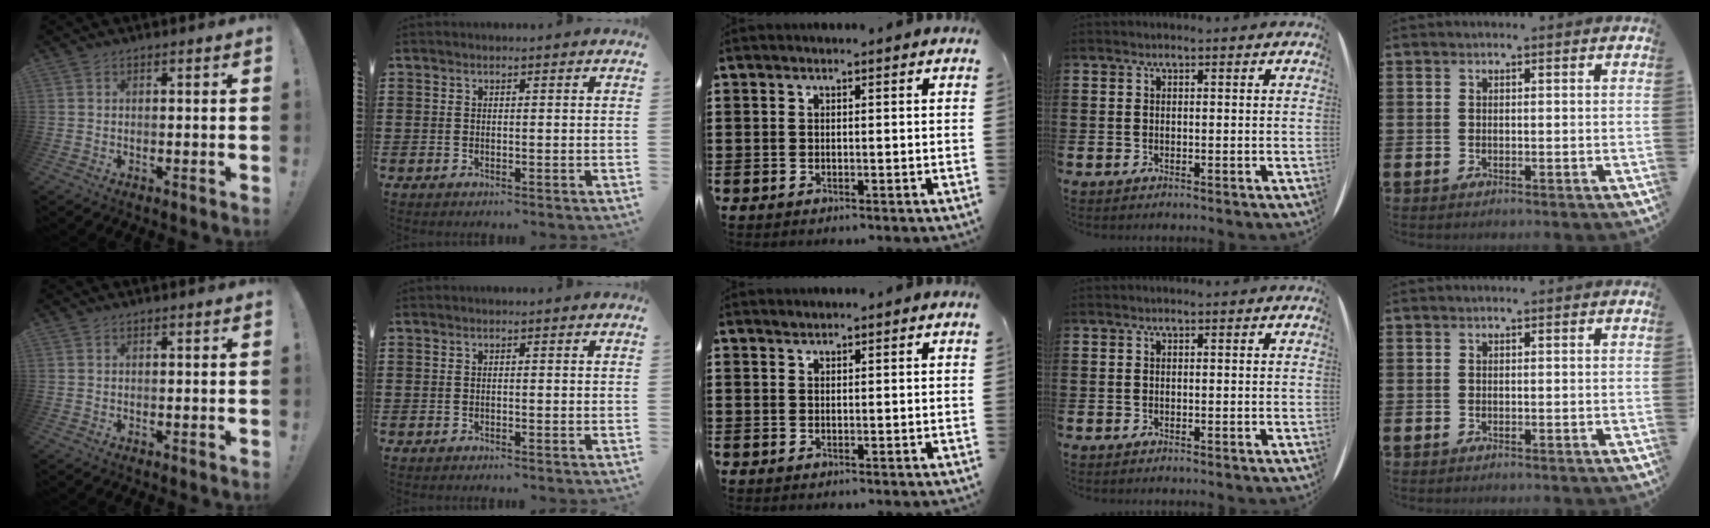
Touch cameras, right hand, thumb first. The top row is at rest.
{"middle": {"total": 0.7, "force": [0.7, 0.0, -0.2], "torque": [0.001, -0.002, 0.014]}}